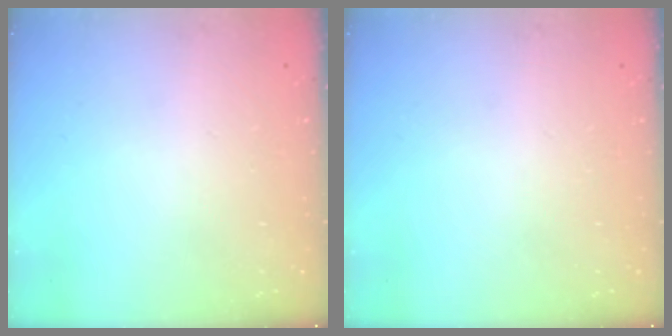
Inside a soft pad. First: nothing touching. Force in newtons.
{"total": 0.0}